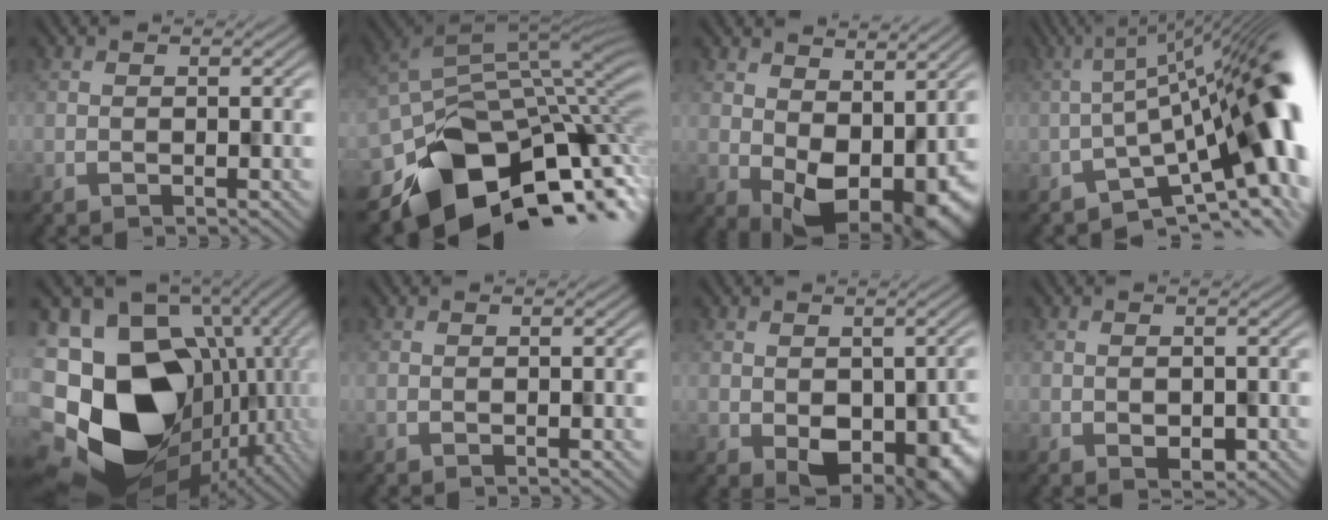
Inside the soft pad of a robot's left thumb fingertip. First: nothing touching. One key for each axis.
{"total": 13.2, "fx": -7.1, "fy": 9.0, "fz": 6.7, "tx": -0.136, "ty": -0.046, "tz": -0.107}
{"total": 7.8, "fx": 0.0, "fy": 5.4, "fz": 5.7, "tx": -0.089, "ty": -0.036, "tz": 0.023}
{"total": 11.5, "fx": -3.4, "fy": 3.1, "fz": 10.5, "tx": -0.141, "ty": 0.008, "tz": -0.063}
{"total": 21.3, "fx": -3.9, "fy": 17.2, "fz": 11.9, "tx": -0.257, "ty": -0.060, "tz": -0.029}
{"total": 0.0}
{"total": 8.7, "fx": -2.1, "fy": 6.0, "fz": 5.9, "tx": -0.070, "ty": -0.036, "tz": -0.009}
{"total": 1.9, "fx": -0.3, "fy": 1.5, "fz": 1.1, "tx": -0.014, "ty": -0.008, "tz": 0.000}